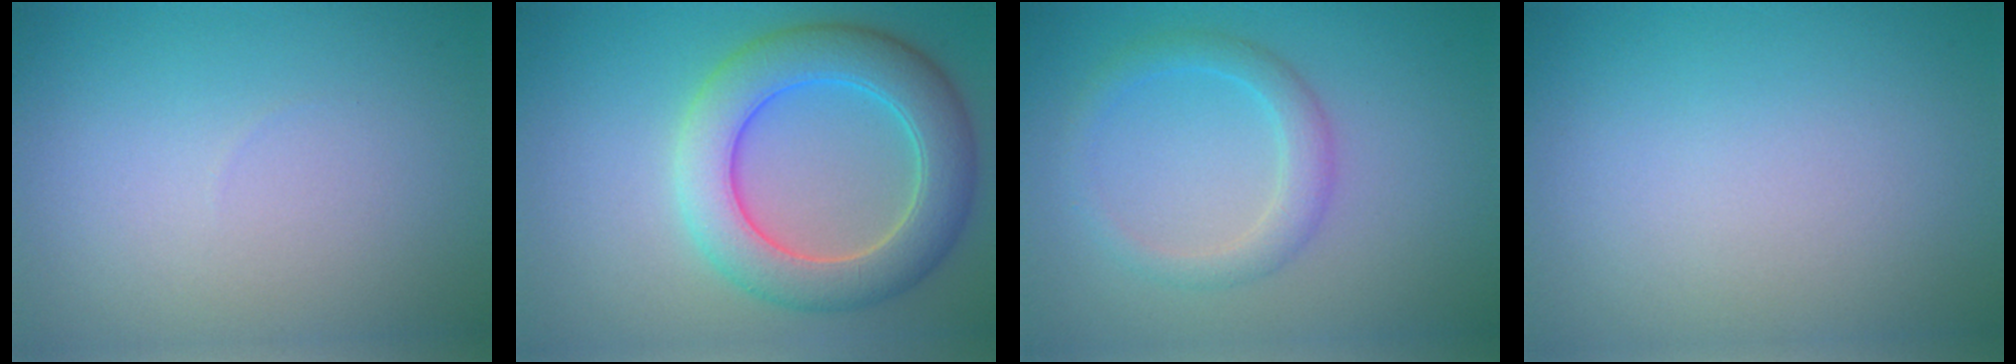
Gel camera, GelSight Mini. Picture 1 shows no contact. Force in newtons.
{"total": 7.7, "press": 7.7, "slide": 0.2}
{"total": 2.4, "press": 2.4, "slide": 0.1}
{"total": 0.0}